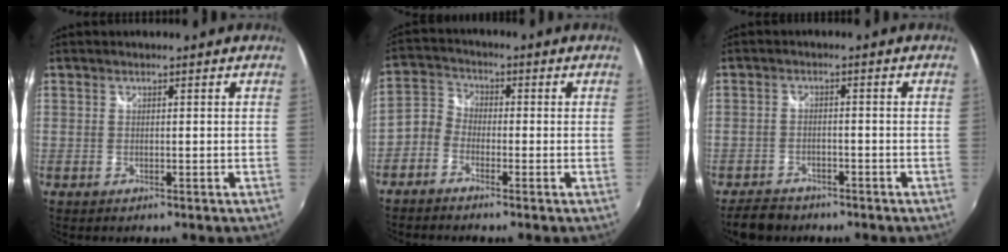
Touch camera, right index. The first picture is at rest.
{"total": 4.2, "force": [-2.5, 3.0, 1.4], "torque": [-0.035, 0.015, -0.064]}
{"total": 6.2, "force": [-5.1, 3.0, 1.9], "torque": [-0.061, 0.001, -0.080]}